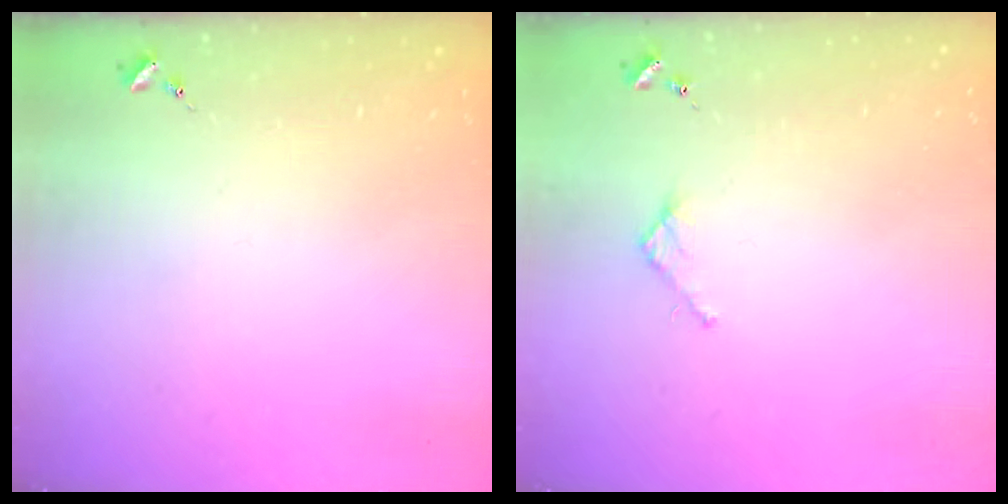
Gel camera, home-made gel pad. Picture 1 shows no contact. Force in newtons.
{"total": 2.7, "press": 2.7, "slide": 0.2}